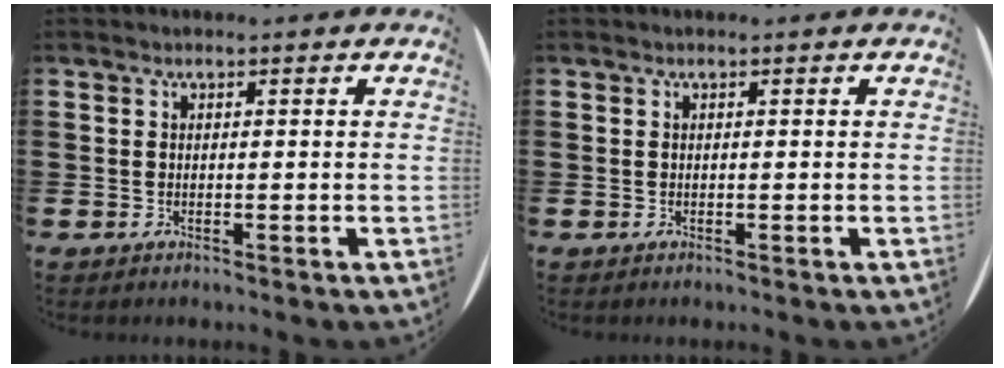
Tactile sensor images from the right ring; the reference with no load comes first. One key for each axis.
{"total": 0.0}